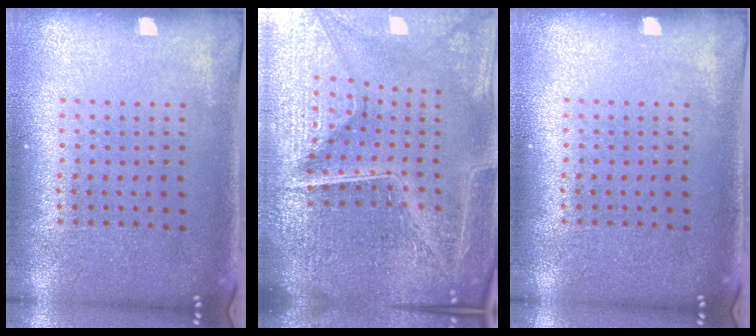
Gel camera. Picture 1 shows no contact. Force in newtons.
{"total": 7.1, "press": 6.3, "slide": 3.4}
{"total": 0.0}